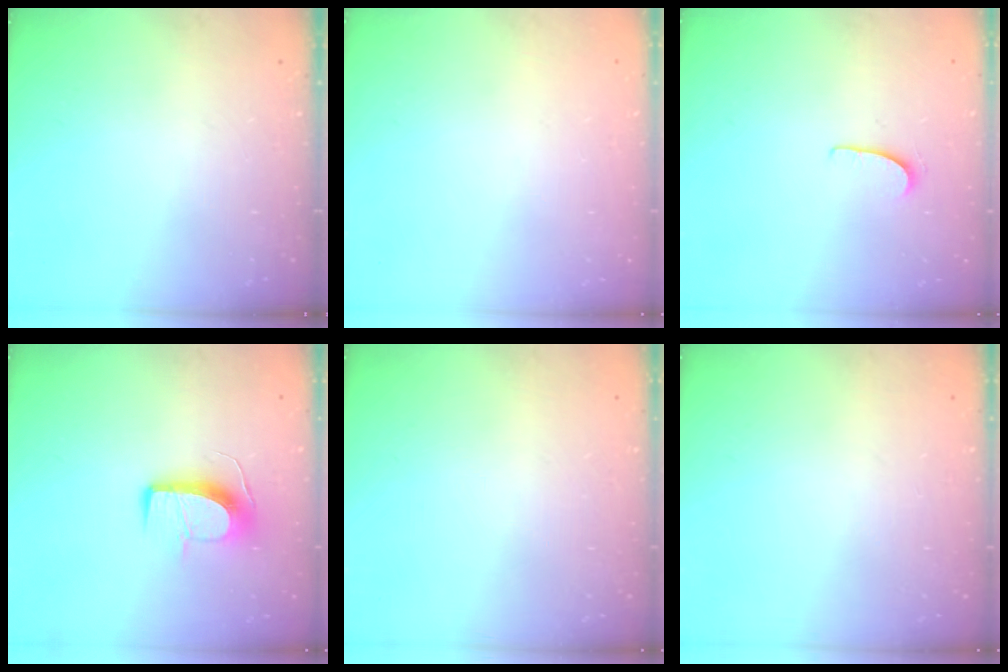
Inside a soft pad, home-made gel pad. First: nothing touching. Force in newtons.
{"total": 0.0}
{"total": 5.1, "press": 5.1, "slide": 0.4}
{"total": 10.1, "press": 10.1, "slide": 0.2}
{"total": 0.0}
{"total": 0.0}